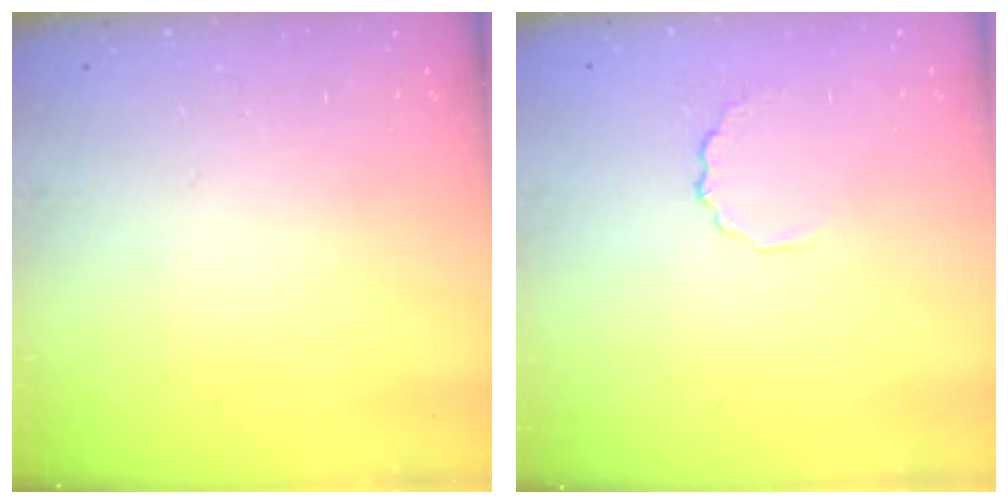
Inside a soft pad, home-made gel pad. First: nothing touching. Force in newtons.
{"total": 2.8, "press": 2.6, "slide": 1.1}